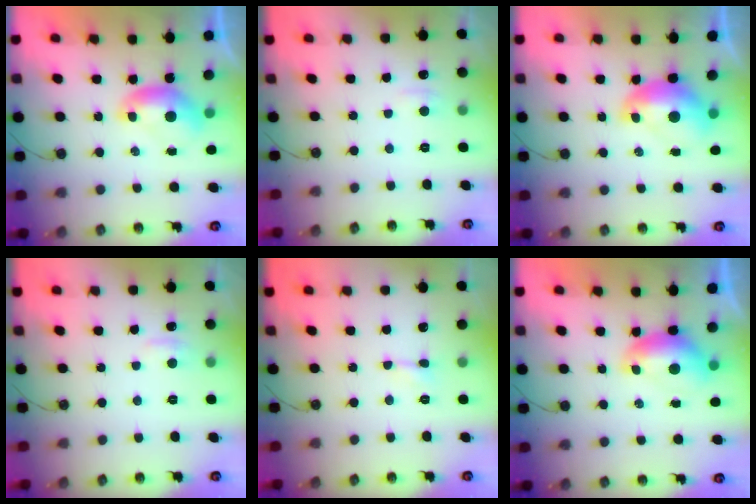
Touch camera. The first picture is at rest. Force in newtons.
{"total": 0.8, "press": 0.1, "slide": 0.8}
{"total": 2.3, "press": 2.2, "slide": 0.7}
{"total": 1.0, "press": 0.7, "slide": 0.7}
{"total": 2.3, "press": 2.2, "slide": 0.6}
{"total": 0.0}